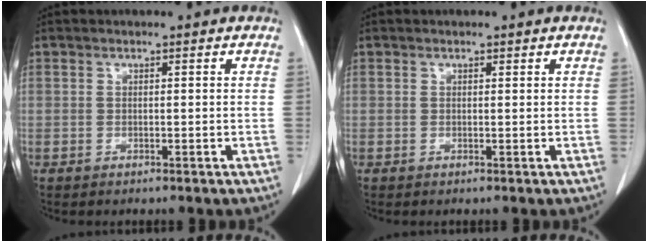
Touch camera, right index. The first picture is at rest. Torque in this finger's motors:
{"motor_torque": [-0.08, 0.15, 0.00, 0.01]}